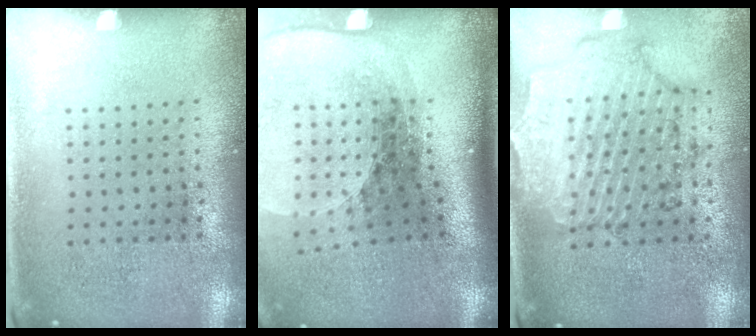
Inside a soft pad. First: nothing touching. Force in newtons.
{"total": 2.6, "press": 1.8, "slide": 1.8}
{"total": 1.7, "press": 1.7, "slide": 0.3}